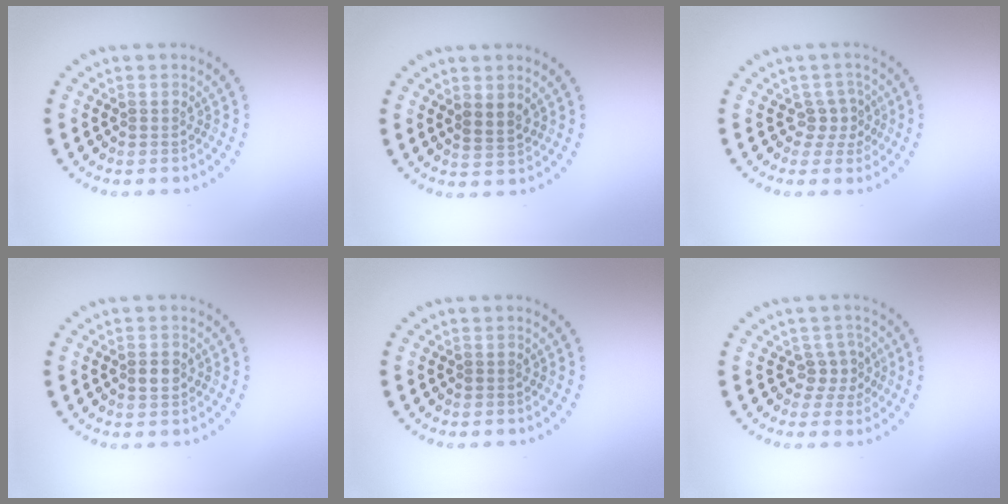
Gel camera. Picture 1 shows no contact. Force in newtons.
{"total": 1.6, "press": 1.4, "slide": 0.8}
{"total": 2.1, "press": 1.5, "slide": 1.4}
{"total": 1.3, "press": 1.3, "slide": 0.2}
{"total": 0.0}
{"total": 2.0, "press": 1.5, "slide": 1.3}